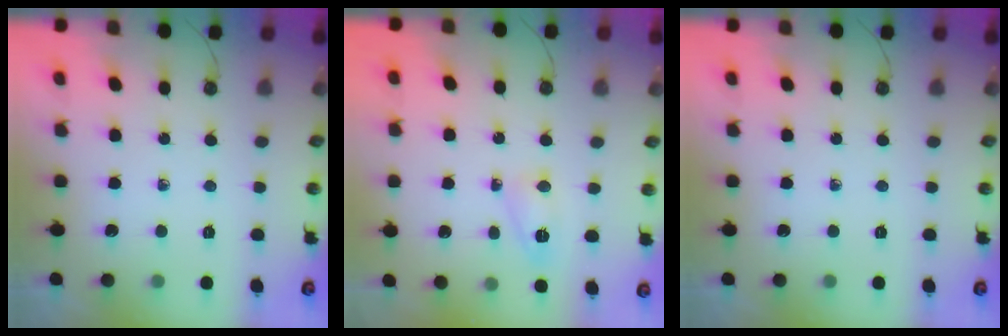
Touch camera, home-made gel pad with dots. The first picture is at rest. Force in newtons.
{"total": 4.9, "press": 4.9, "slide": 0.5}
{"total": 0.0}